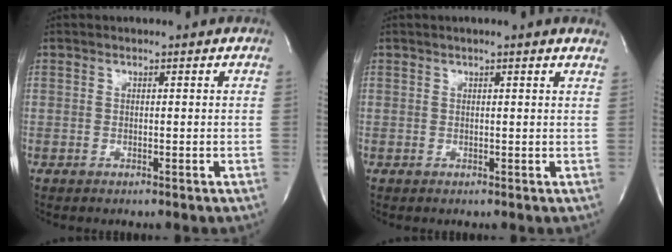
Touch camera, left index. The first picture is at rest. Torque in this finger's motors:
{"motor_torque": [0.17, -0.07, 0.08, -0.03]}